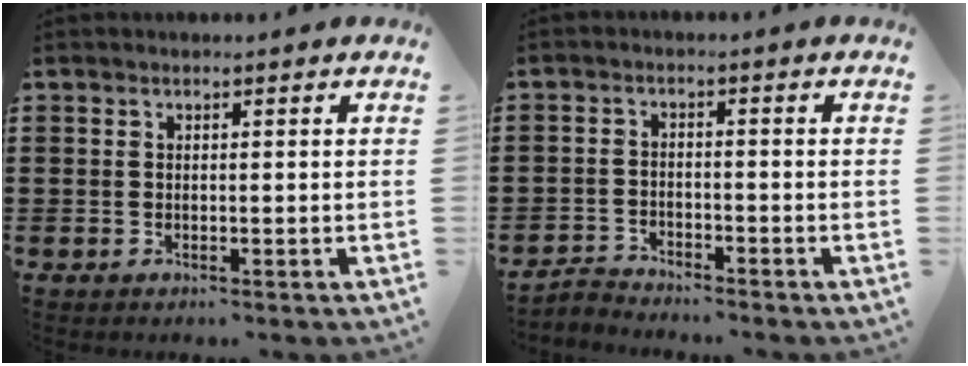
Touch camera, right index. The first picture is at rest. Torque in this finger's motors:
{"motor_torque": [-0.61, -0.64, -0.06, -0.03]}